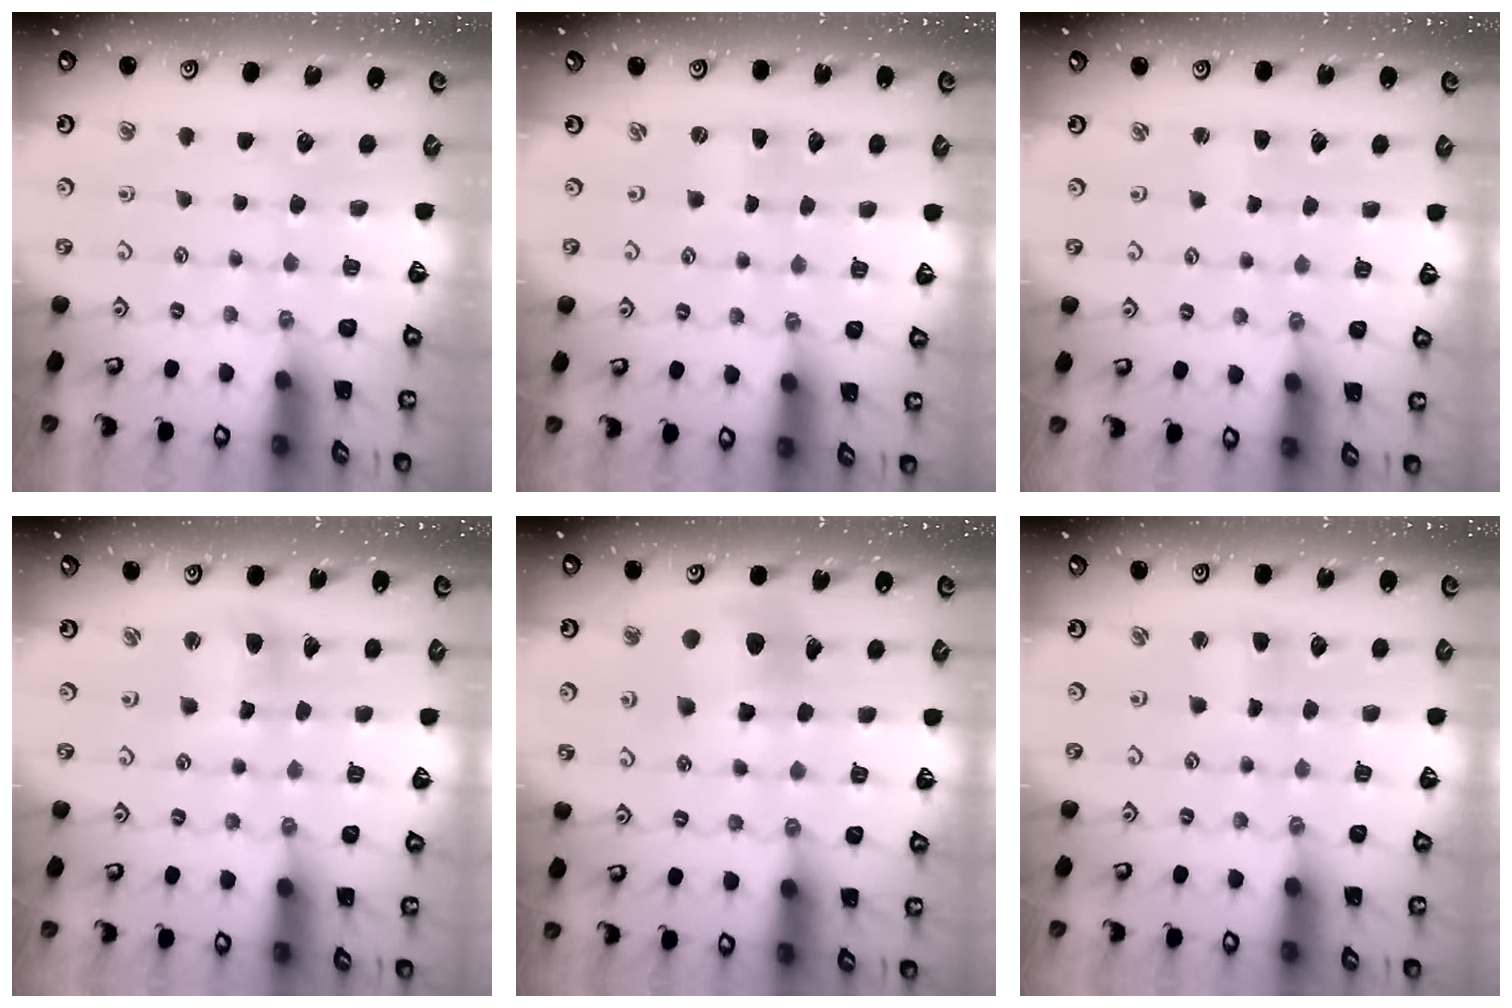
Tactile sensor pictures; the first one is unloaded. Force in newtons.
{"total": 0.0}
{"total": 1.8, "press": 1.8, "slide": 0.2}
{"total": 6.1, "press": 6.0, "slide": 0.9}
{"total": 10.4, "press": 10.4, "slide": 1.2}
{"total": 1.9, "press": 1.9, "slide": 0.2}